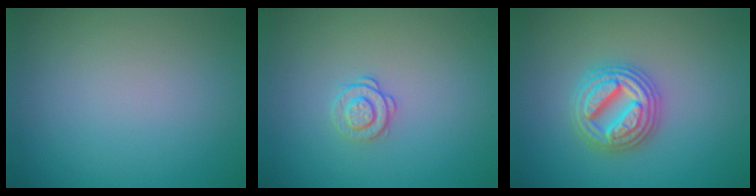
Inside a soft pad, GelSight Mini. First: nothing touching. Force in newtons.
{"total": 1.6, "press": 1.2, "slide": 1.0}
{"total": 4.9, "press": 4.9, "slide": 0.6}